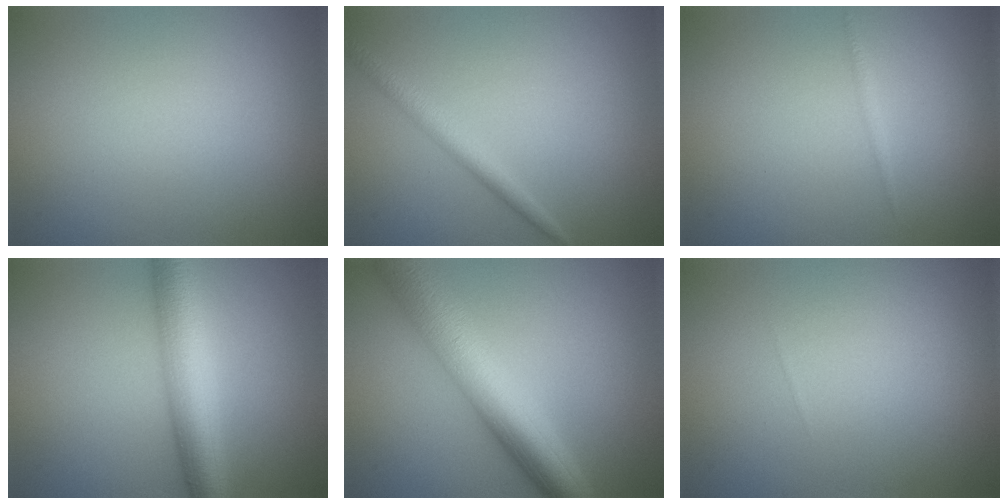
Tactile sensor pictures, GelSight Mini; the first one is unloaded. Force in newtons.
{"total": 2.0, "press": 2.0, "slide": 0.1}
{"total": 0.6, "press": 0.6, "slide": 0.0}
{"total": 6.4, "press": 6.4, "slide": 0.3}
{"total": 9.4, "press": 9.4, "slide": 0.2}
{"total": 0.0}